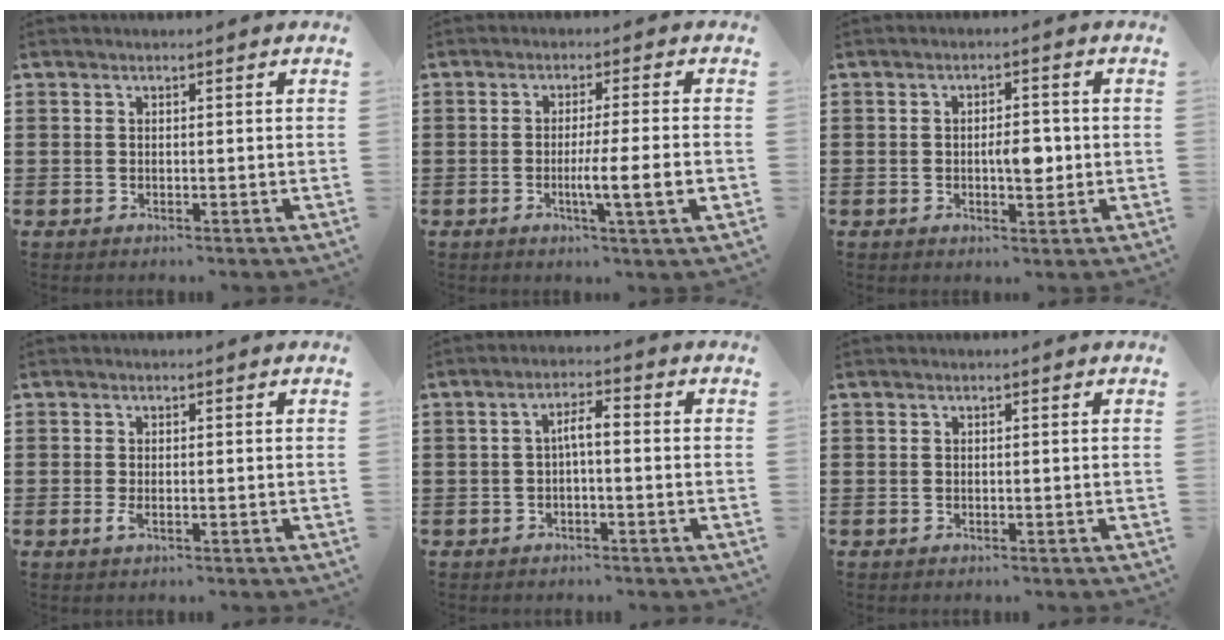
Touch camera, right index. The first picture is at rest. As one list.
[{"total": 6.5, "force": [-1.6, -0.1, 6.3], "torque": [-0.104, -0.013, -0.026]}, {"total": 3.9, "force": [-0.4, 1.6, 3.5], "torque": [-0.049, -0.004, -0.011]}, {"total": 1.3, "force": [-0.3, 0.3, 1.2], "torque": [-0.037, -0.010, -0.009]}, {"total": 3.1, "force": [-0.5, 0.7, 3.0], "torque": [-0.057, 0.007, -0.012]}, {"total": 0.0}]